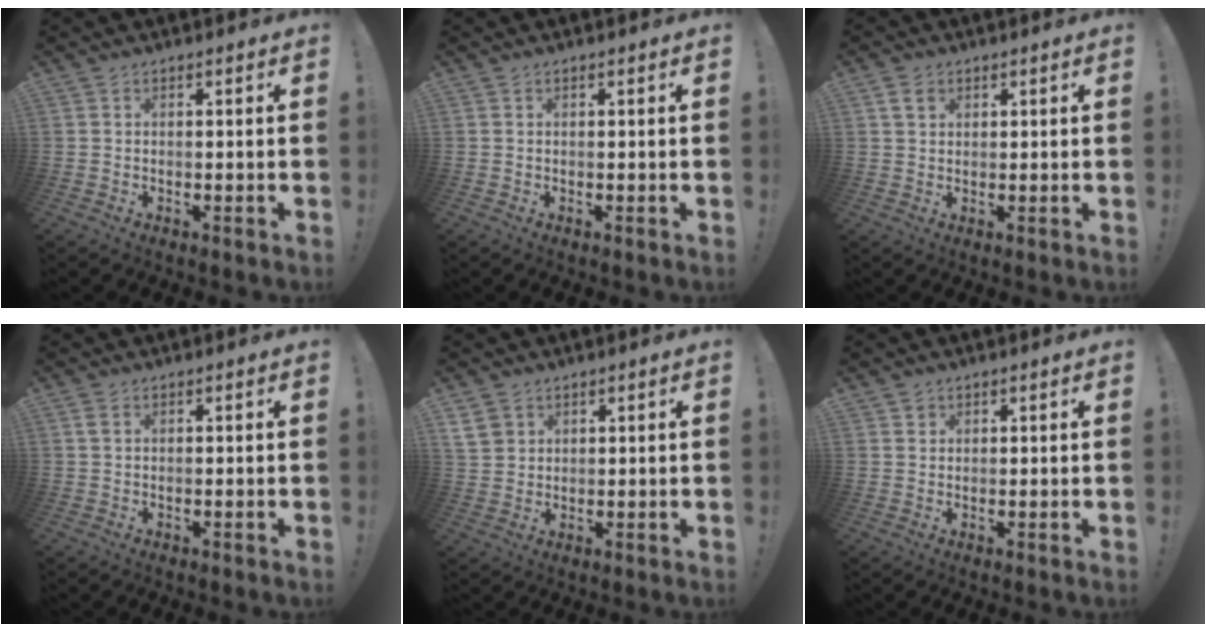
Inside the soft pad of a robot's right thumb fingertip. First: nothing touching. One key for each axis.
{"total": 0.0}
{"total": 3.2, "fx": 1.6, "fy": 2.3, "fz": 1.6, "tx": -0.014, "ty": -0.003, "tz": 0.027}
{"total": 1.1, "fx": 0.7, "fy": 0.5, "fz": 0.8, "tx": -0.009, "ty": 0.000, "tz": 0.010}
{"total": 5.5, "fx": 3.1, "fy": 4.1, "fz": 1.9, "tx": -0.029, "ty": -0.013, "tz": 0.062}
{"total": 1.4, "fx": 1.0, "fy": 1.0, "fz": 0.1, "tx": 0.007, "ty": -0.006, "tz": 0.016}